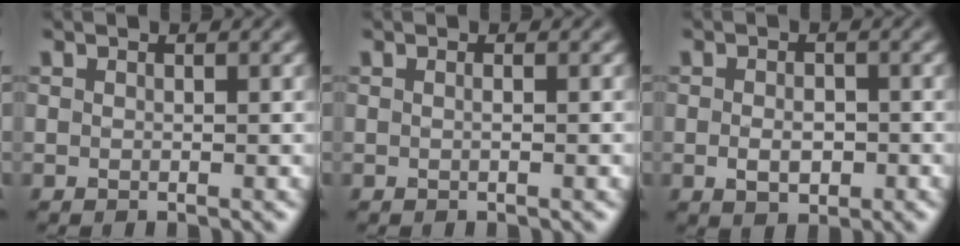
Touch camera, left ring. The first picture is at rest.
{"total": 0.9, "force": [0.0, 0.2, 0.8], "torque": [-0.010, -0.001, -0.004]}
{"total": 2.4, "force": [-0.6, 1.5, 1.8], "torque": [-0.031, -0.002, -0.009]}